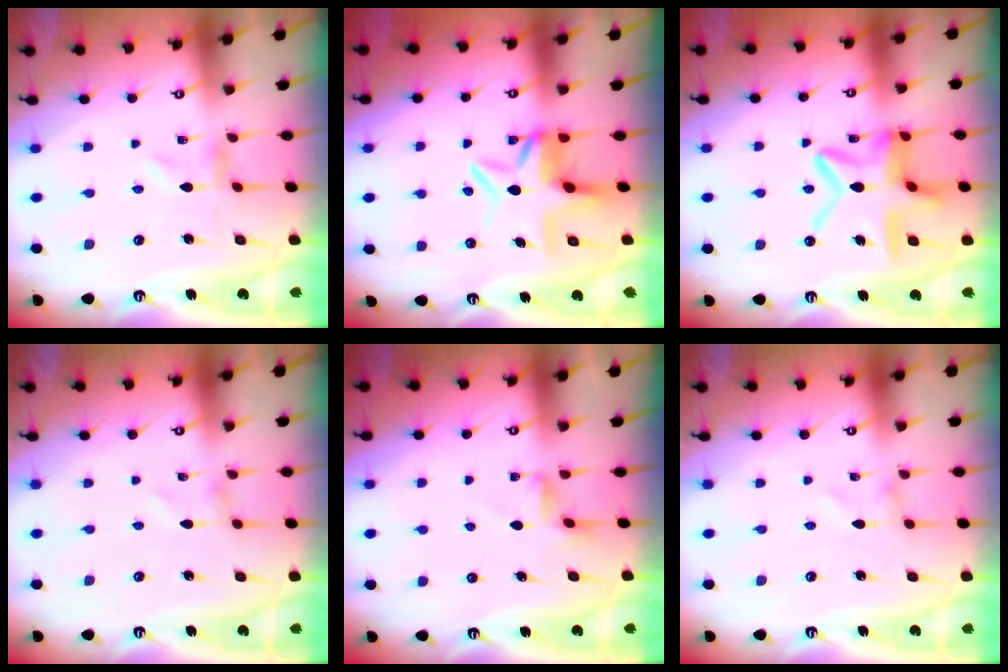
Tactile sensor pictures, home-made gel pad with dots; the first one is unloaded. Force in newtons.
{"total": 6.7, "press": 6.6, "slide": 0.9}
{"total": 15.2, "press": 15.1, "slide": 1.5}
{"total": 0.7, "press": 0.7, "slide": 0.1}
{"total": 2.3, "press": 2.3, "slide": 0.5}
{"total": 0.7, "press": 0.7, "slide": 0.1}